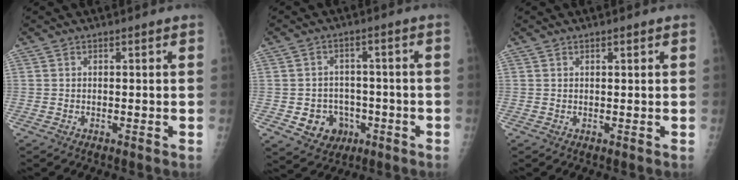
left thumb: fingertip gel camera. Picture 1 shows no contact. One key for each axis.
{"total": 7.8, "fx": -2.6, "fy": 6.8, "fz": 2.9, "tx": -0.017, "ty": 0.020, "tz": -0.029}
{"total": 0.7, "fx": 0.5, "fy": 0.2, "fz": 0.5, "tx": -0.007, "ty": -0.002, "tz": 0.008}